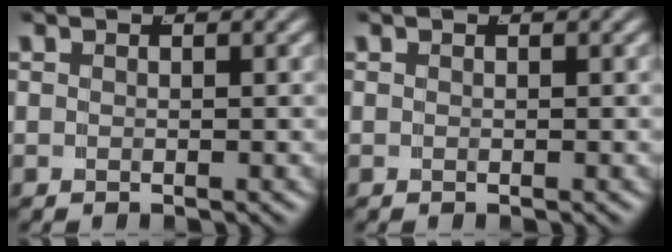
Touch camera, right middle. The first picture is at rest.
{"total": 0.0}